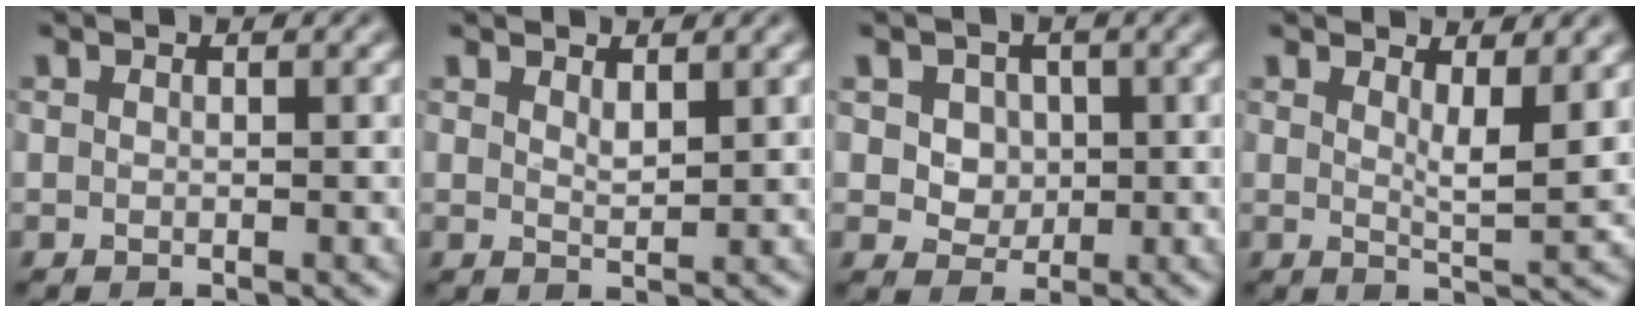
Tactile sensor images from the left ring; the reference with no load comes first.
{"total": 1.3, "force": [1.0, 0.3, 0.8], "torque": [-0.017, -0.001, 0.019]}
{"total": 4.2, "force": [1.4, 3.5, 1.9], "torque": [-0.037, 0.007, 0.024]}
{"total": 3.5, "force": [1.6, 0.8, 3.0], "torque": [-0.046, -0.014, 0.028]}